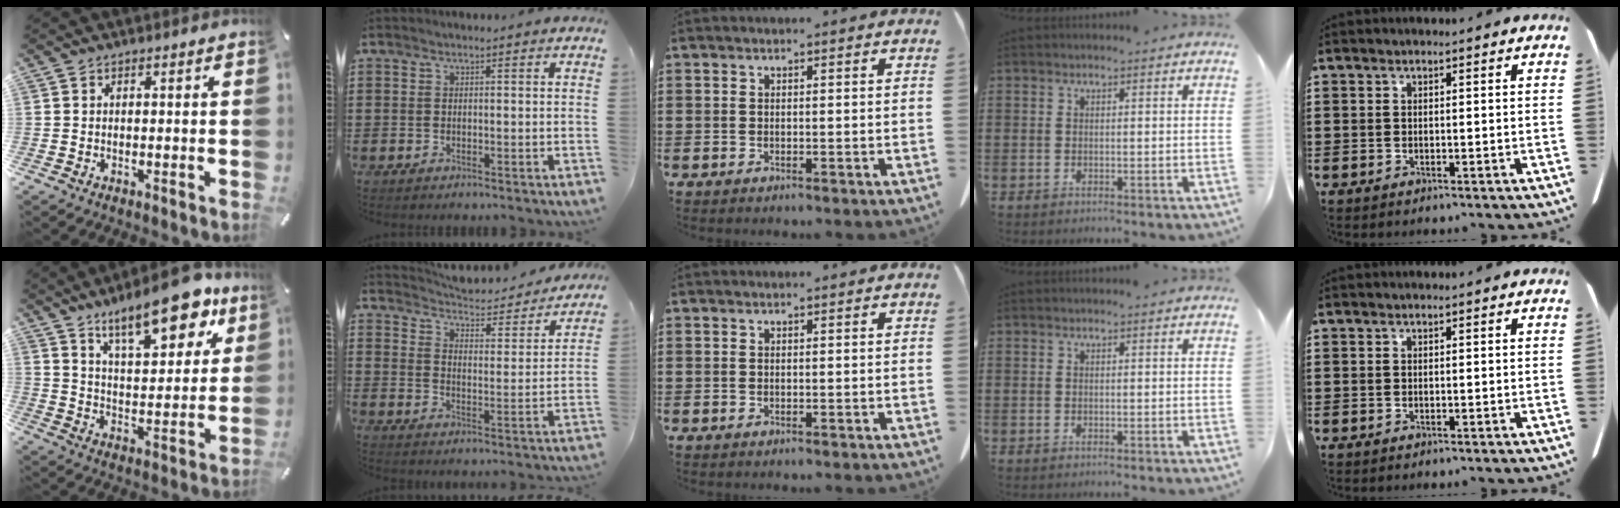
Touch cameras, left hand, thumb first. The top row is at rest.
{"thumb": {"total": 17.9, "force": [12.7, 7.0, 10.4], "torque": [-0.152, -0.075, 0.212]}, "index": {"total": 4.3, "force": [4.2, 0.3, 0.6], "torque": [-0.036, -0.036, 0.068]}}